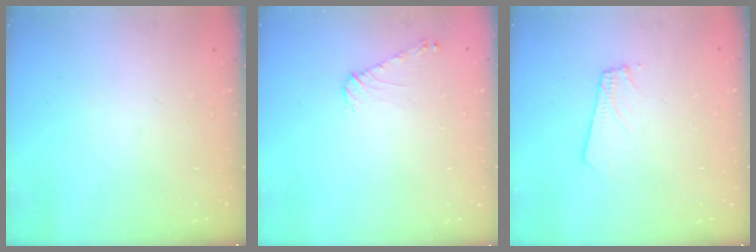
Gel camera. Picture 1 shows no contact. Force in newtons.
{"total": 5.8, "press": 5.8, "slide": 0.7}
{"total": 2.9, "press": 2.8, "slide": 0.3}